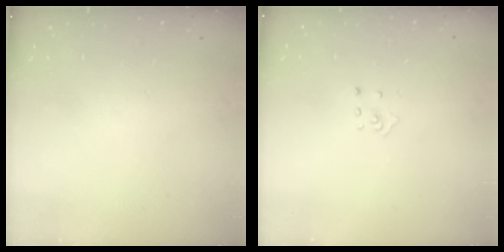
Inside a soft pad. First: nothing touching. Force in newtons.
{"total": 2.9, "press": 2.9, "slide": 0.3}